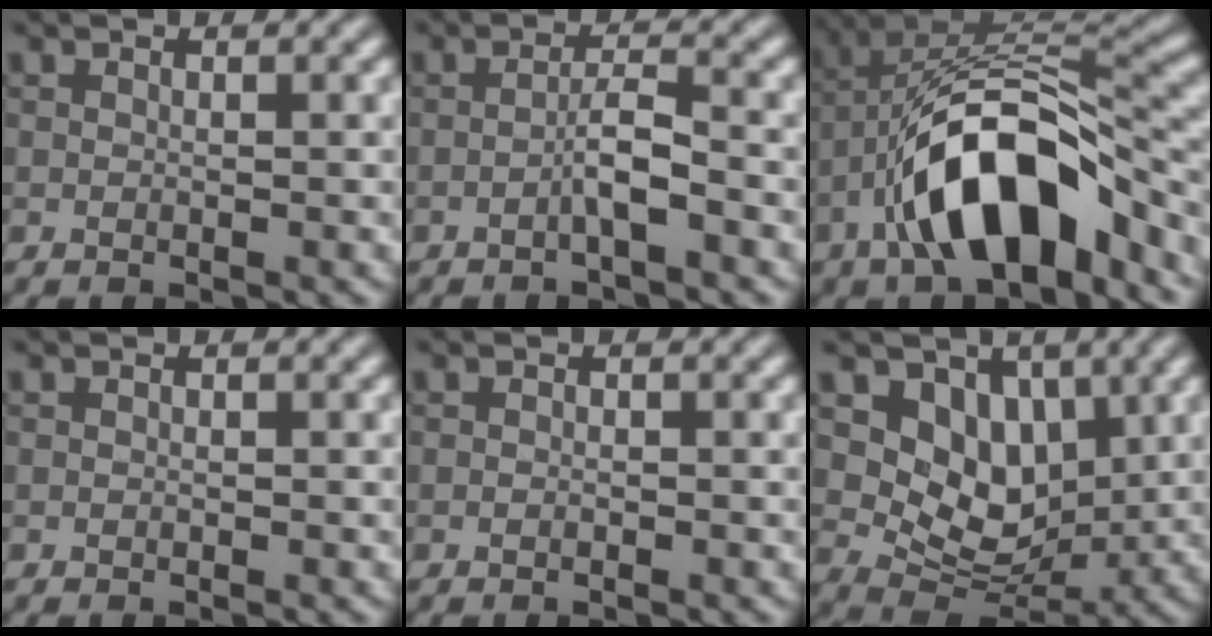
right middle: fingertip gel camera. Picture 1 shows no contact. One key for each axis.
{"total": 2.3, "fx": -1.2, "fy": 0.0, "fz": 2.0, "tx": -0.036, "ty": 0.012, "tz": -0.025}
{"total": 11.4, "fx": -5.0, "fy": 4.9, "fz": 9.0, "tx": -0.161, "ty": 0.013, "tz": -0.092}
{"total": 0.0}
{"total": 0.0}
{"total": 6.8, "fx": 1.8, "fy": 5.1, "fz": 4.1, "tx": -0.067, "ty": -0.016, "tz": 0.027}